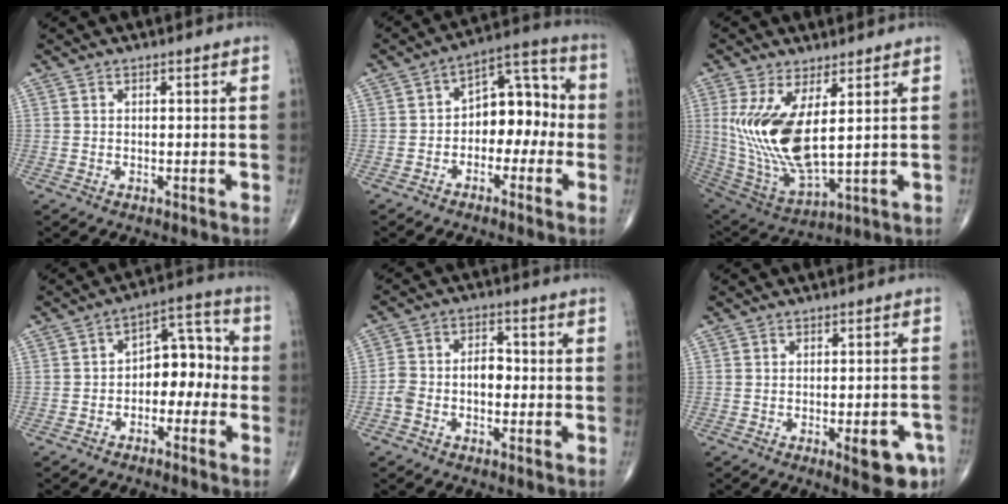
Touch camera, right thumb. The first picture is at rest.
{"total": 10.5, "force": [-1.7, 6.9, 7.7], "torque": [-0.072, 0.045, -0.043]}
{"total": 15.8, "force": [3.1, 6.1, 14.2], "torque": [-0.292, -0.032, 0.081]}
{"total": 9.3, "force": [-2.0, 6.0, 6.7], "torque": [-0.057, 0.044, -0.045]}
{"total": 6.4, "force": [-1.6, 4.3, 4.5], "torque": [-0.078, 0.034, -0.036]}
{"total": 7.4, "force": [-3.3, 2.5, 6.1], "torque": [-0.059, 0.011, -0.036]}